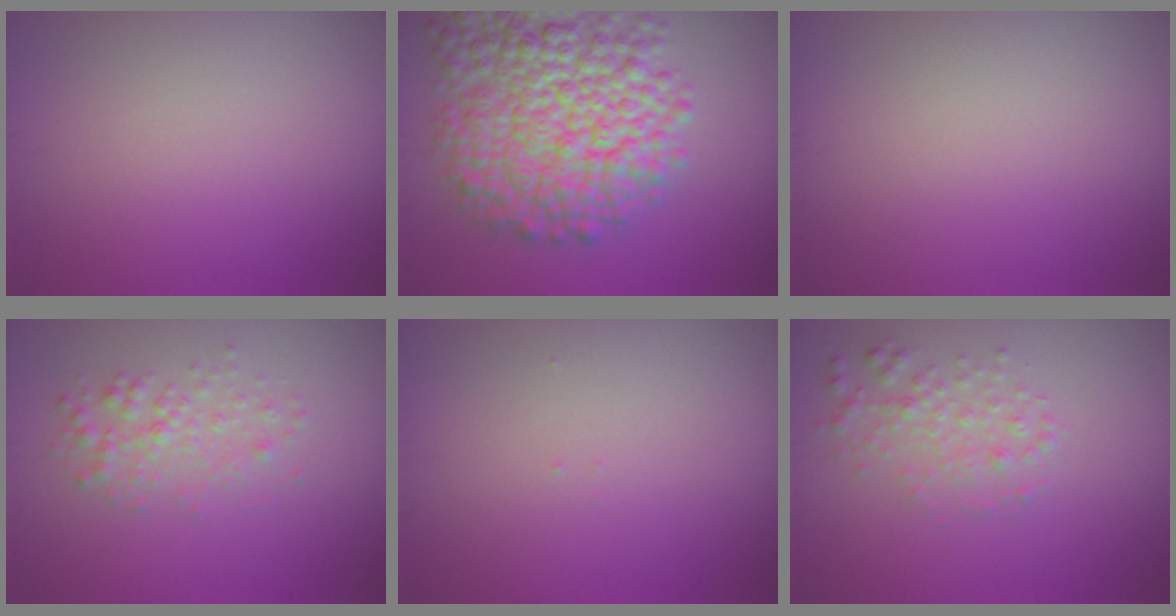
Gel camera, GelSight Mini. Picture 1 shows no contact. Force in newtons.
{"total": 10.3, "press": 10.3, "slide": 0.4}
{"total": 0.0}
{"total": 2.1, "press": 2.1, "slide": 0.0}
{"total": 0.0}
{"total": 2.1, "press": 2.1, "slide": 0.0}